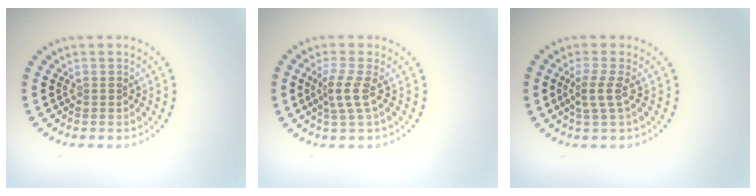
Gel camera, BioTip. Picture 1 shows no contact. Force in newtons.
{"total": 2.3, "press": 1.5, "slide": 1.6}
{"total": 2.0, "press": 1.6, "slide": 1.3}